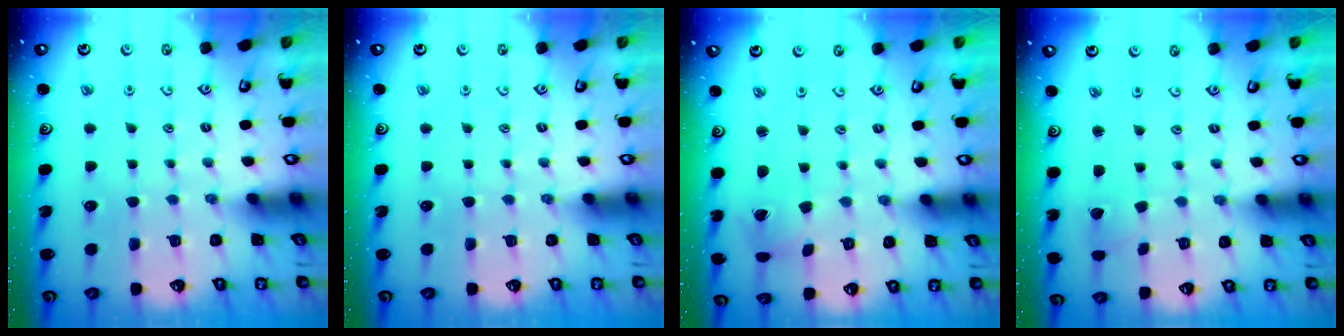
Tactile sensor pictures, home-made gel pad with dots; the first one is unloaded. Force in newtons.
{"total": 0.0}
{"total": 1.6, "press": 1.6, "slide": 0.2}
{"total": 2.1, "press": 2.1, "slide": 0.1}